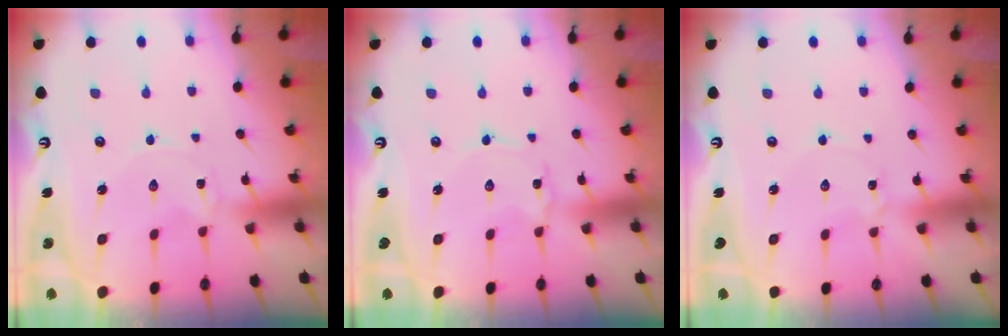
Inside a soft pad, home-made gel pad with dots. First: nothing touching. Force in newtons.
{"total": 1.4, "press": 1.4, "slide": 0.1}
{"total": 0.8, "press": 0.8, "slide": 0.1}